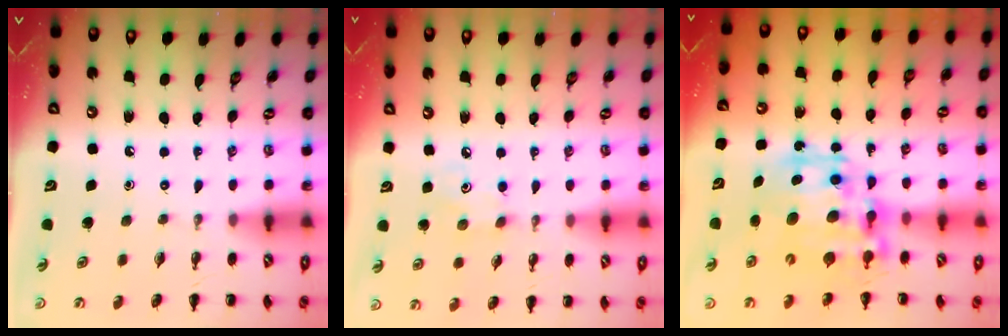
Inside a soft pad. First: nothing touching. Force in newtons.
{"total": 3.2, "press": 3.1, "slide": 0.9}
{"total": 15.4, "press": 15.0, "slide": 3.4}